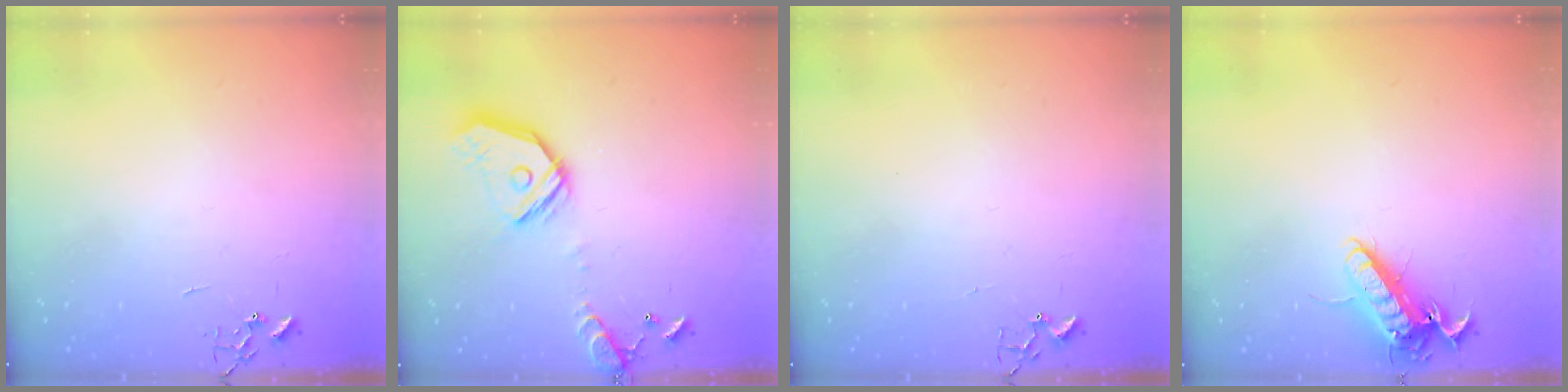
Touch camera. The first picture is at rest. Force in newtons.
{"total": 16.6, "press": 16.4, "slide": 2.8}
{"total": 1.9, "press": 1.9, "slide": 0.2}
{"total": 13.5, "press": 13.5, "slide": 1.2}